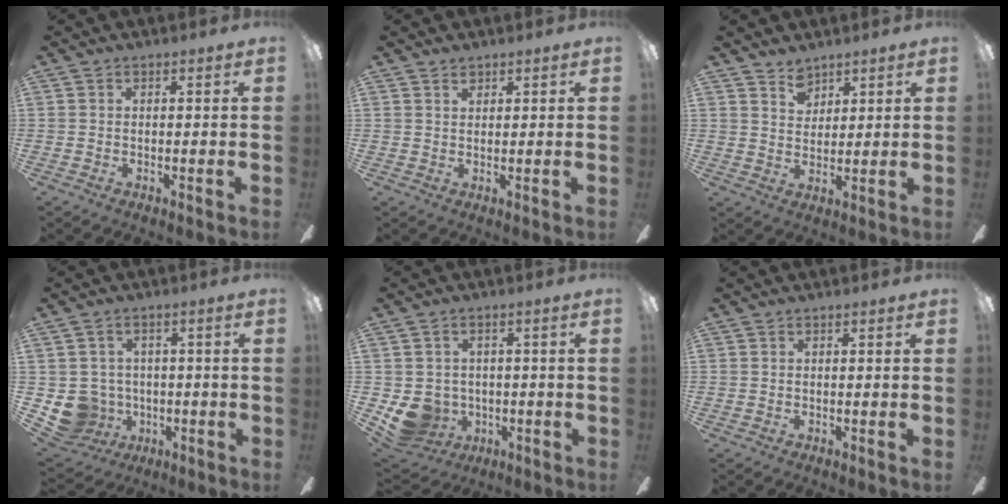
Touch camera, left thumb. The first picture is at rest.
{"total": 1.5, "force": [1.3, 0.7, 0.4], "torque": [-0.001, -0.003, 0.022]}
{"total": 5.0, "force": [4.0, 3.0, 0.8], "torque": [-0.005, -0.017, 0.072]}
{"total": 8.0, "force": [-1.4, 7.7, 2.0], "torque": [-0.088, 0.007, -0.021]}
{"total": 8.0, "force": [-1.6, 7.3, 2.9], "torque": [-0.093, 0.000, -0.028]}
{"total": 0.0}